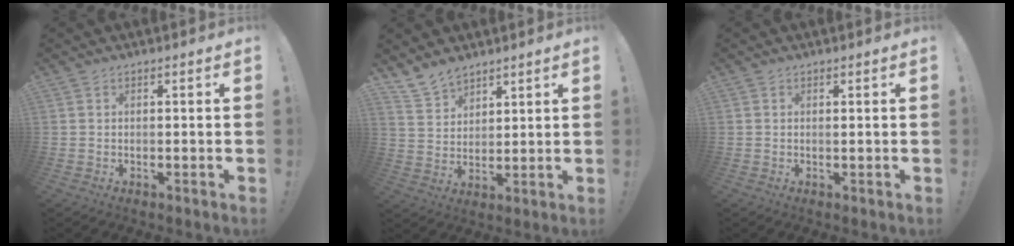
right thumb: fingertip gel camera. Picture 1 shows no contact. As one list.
[{"total": 8.1, "force": [6.7, 4.3, 1.7], "torque": [-0.044, -0.041, 0.133]}, {"total": 0.6, "force": [0.3, -0.3, 0.3], "torque": [0.007, -0.006, 0.002]}]